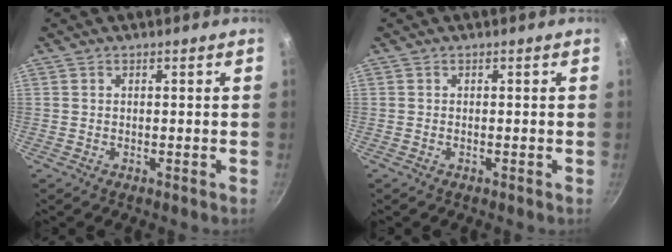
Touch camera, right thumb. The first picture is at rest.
{"total": 0.0}